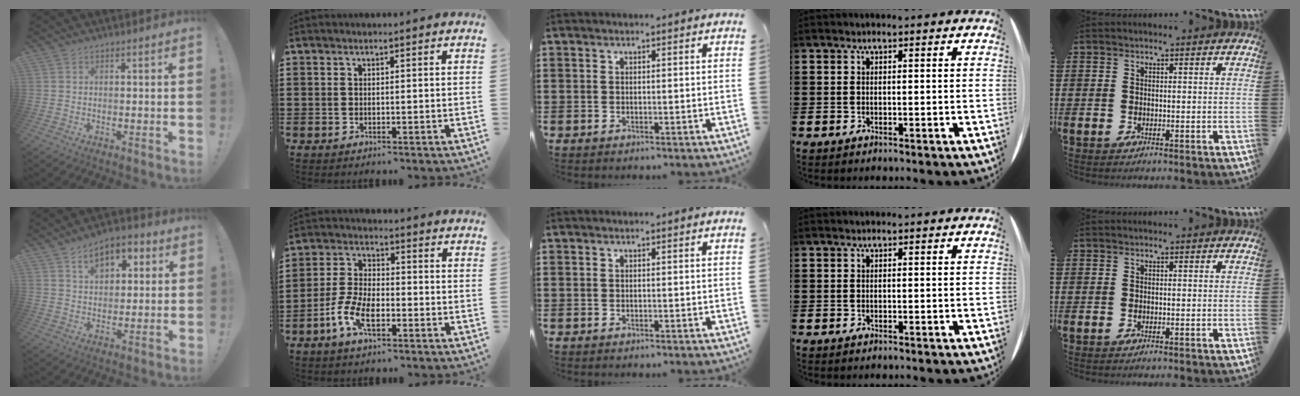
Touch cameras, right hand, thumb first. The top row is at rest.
{"thumb": {"total": 9.3, "force": [4.2, 6.2, 5.5], "torque": [-0.080, -0.007, 0.075]}, "index": {"total": 7.1, "force": [-3.3, 3.1, 5.5], "torque": [-0.141, -0.008, -0.069]}}